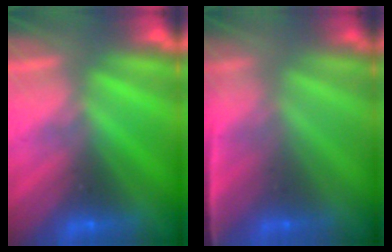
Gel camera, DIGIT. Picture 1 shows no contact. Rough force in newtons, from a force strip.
{"total": 1.1}